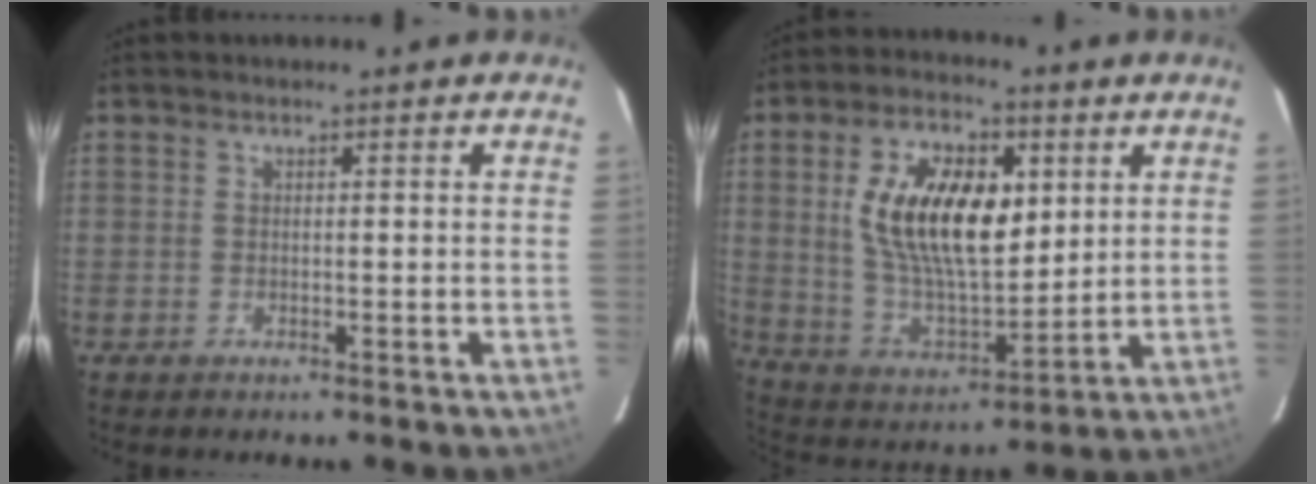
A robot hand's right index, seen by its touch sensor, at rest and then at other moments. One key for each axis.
{"total": 18.4, "fx": 4.7, "fy": 9.4, "fz": 15.2, "tx": -0.283, "ty": 0.012, "tz": 0.096}